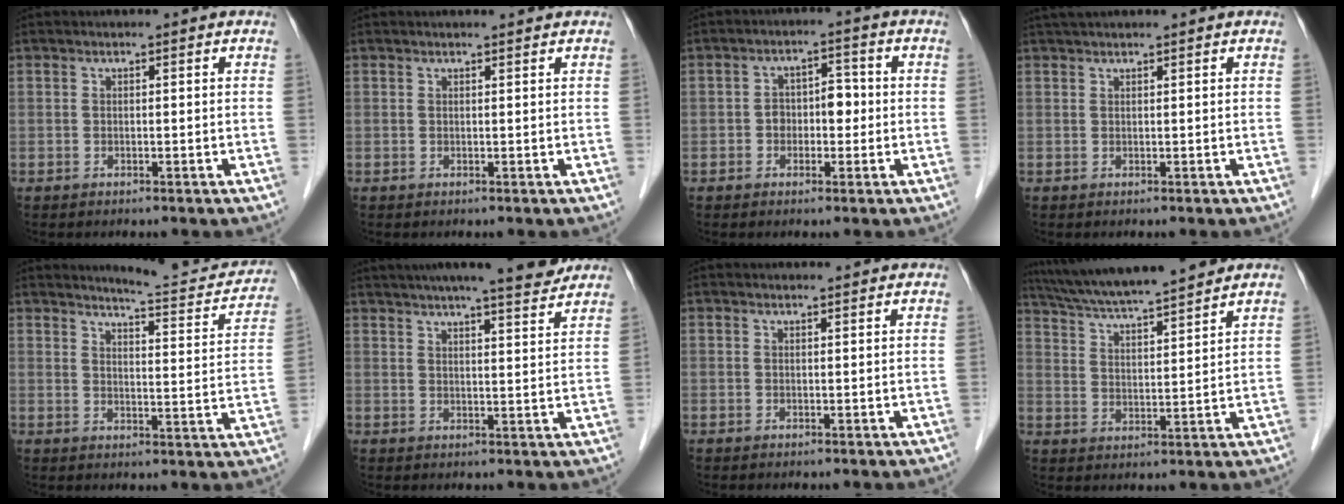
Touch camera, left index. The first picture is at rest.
{"total": 1.3, "force": [1.2, -0.1, 0.5], "torque": [-0.008, 0.002, 0.016]}
{"total": 4.3, "force": [-0.9, 2.6, 3.3], "torque": [-0.051, 0.017, -0.015]}
{"total": 2.8, "force": [2.4, -0.4, 1.4], "torque": [-0.013, 0.026, 0.043]}
{"total": 10.7, "force": [10.5, 0.9, 2.0], "torque": [-0.018, -0.033, 0.122]}
{"total": 12.5, "force": [10.9, 0.5, 6.1], "torque": [-0.094, 0.002, 0.141]}
{"total": 1.7, "force": [1.7, 0.1, 0.3], "torque": [-0.009, 0.002, 0.018]}
{"total": 14.7, "force": [13.1, 0.2, 6.7], "torque": [-0.122, 0.017, 0.212]}